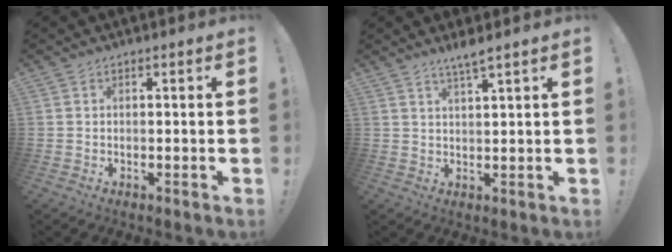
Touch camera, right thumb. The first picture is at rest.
{"total": 3.8, "force": [2.8, -0.3, 2.5], "torque": [-0.052, -0.011, 0.047]}